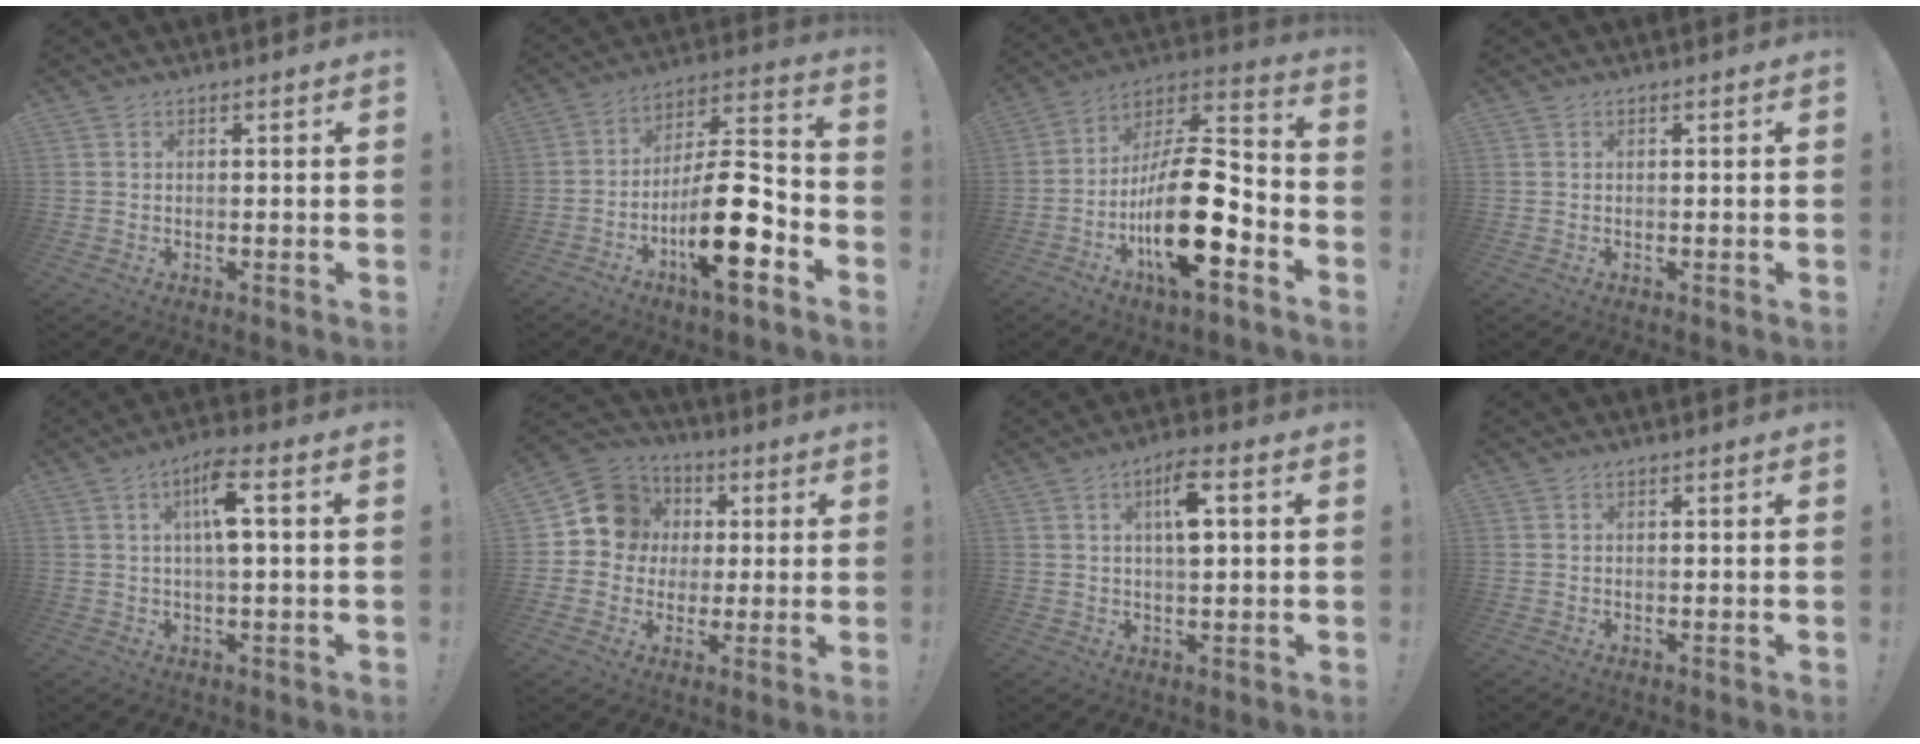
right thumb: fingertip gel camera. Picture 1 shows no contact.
{"total": 20.2, "force": [-7.6, 6.3, 17.5], "torque": [-0.302, 0.044, -0.120]}
{"total": 23.2, "force": [-7.6, 8.5, 20.2], "torque": [-0.373, 0.042, -0.121]}
{"total": 0.0}
{"total": 7.8, "force": [1.6, 1.5, 7.4], "torque": [-0.118, -0.006, 0.020]}
{"total": 12.8, "force": [2.5, 11.8, 4.4], "torque": [-0.050, 0.001, 0.055]}
{"total": 7.3, "force": [1.9, 2.1, 6.7], "torque": [-0.107, 0.000, 0.027]}
{"total": 0.0}